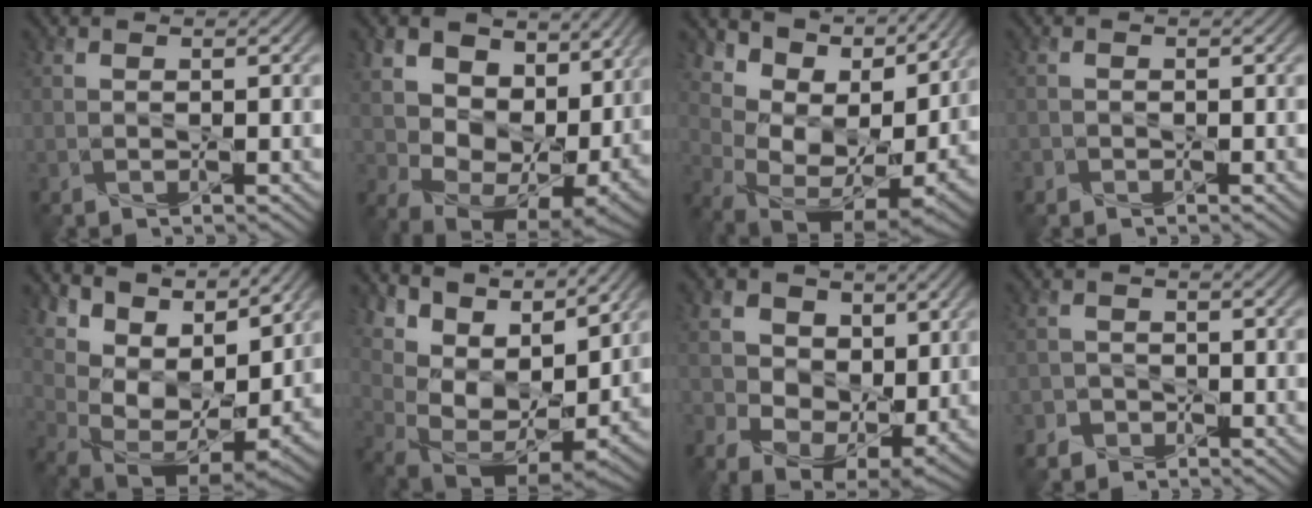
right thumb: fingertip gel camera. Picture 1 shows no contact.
{"total": 15.1, "force": [5.2, 10.6, 9.4], "torque": [-0.191, 0.000, 0.111]}
{"total": 14.2, "force": [8.1, 7.8, 8.7], "torque": [-0.154, 0.018, 0.150]}
{"total": 0.8, "force": [-0.6, 0.4, -0.3], "torque": [0.008, -0.004, -0.017]}
{"total": 14.4, "force": [9.2, 6.6, 8.8], "torque": [-0.186, 0.031, 0.152]}
{"total": 14.3, "force": [9.2, 6.5, 8.9], "torque": [-0.189, 0.032, 0.151]}
{"total": 8.7, "force": [2.0, 6.6, 5.3], "torque": [-0.135, -0.012, 0.035]}
{"total": 2.5, "force": [-2.0, 1.5, -0.2], "torque": [0.013, 0.003, -0.044]}